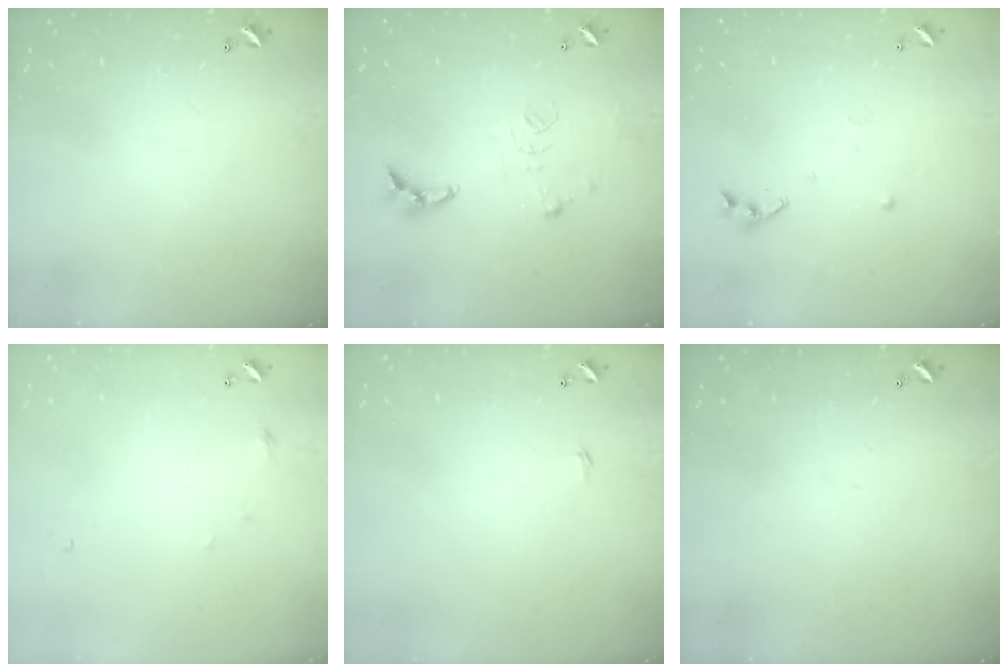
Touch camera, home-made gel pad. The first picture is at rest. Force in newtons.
{"total": 9.3, "press": 9.3, "slide": 0.8}
{"total": 3.8, "press": 3.8, "slide": 0.4}
{"total": 6.7, "press": 6.6, "slide": 0.9}
{"total": 0.6, "press": 0.6, "slide": 0.2}
{"total": 0.0}